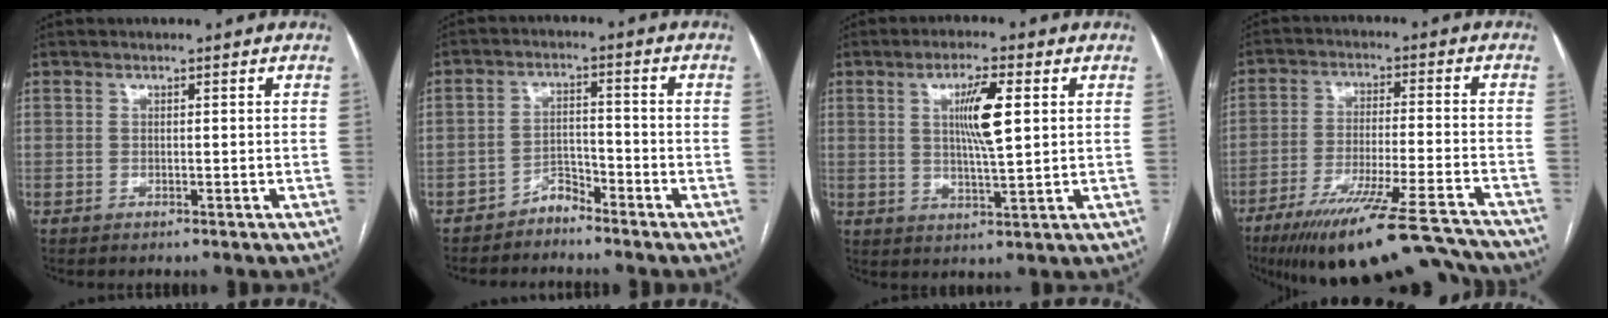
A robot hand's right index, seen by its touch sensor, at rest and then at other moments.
{"total": 3.0, "force": [-2.8, 1.0, 0.4], "torque": [0.004, 0.000, -0.049]}
{"total": 7.3, "force": [1.9, 0.7, 7.0], "torque": [-0.126, 0.000, 0.033]}
{"total": 22.5, "force": [-19.4, 1.9, 11.2], "torque": [-0.136, -0.019, -0.286]}